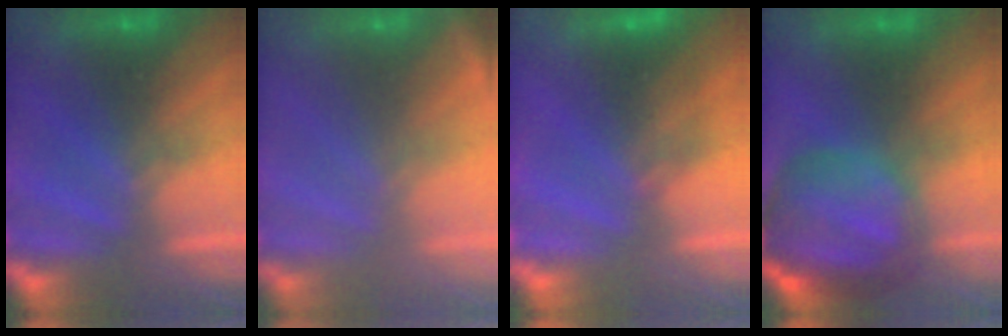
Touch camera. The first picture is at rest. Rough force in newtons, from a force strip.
{"total": 2.5}
{"total": 2.3}
{"total": 5.6}